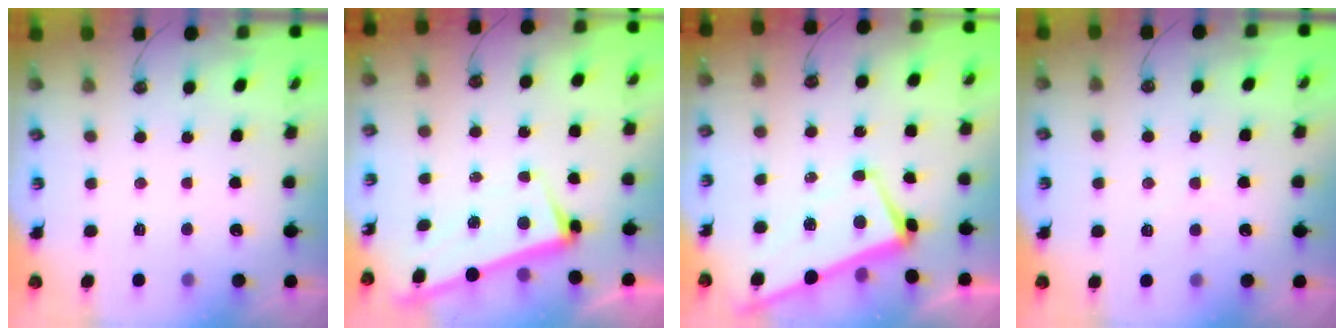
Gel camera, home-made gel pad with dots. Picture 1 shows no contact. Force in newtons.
{"total": 2.5, "press": 2.4, "slide": 0.6}
{"total": 1.9, "press": 1.8, "slide": 0.7}
{"total": 5.0, "press": 5.0, "slide": 0.5}